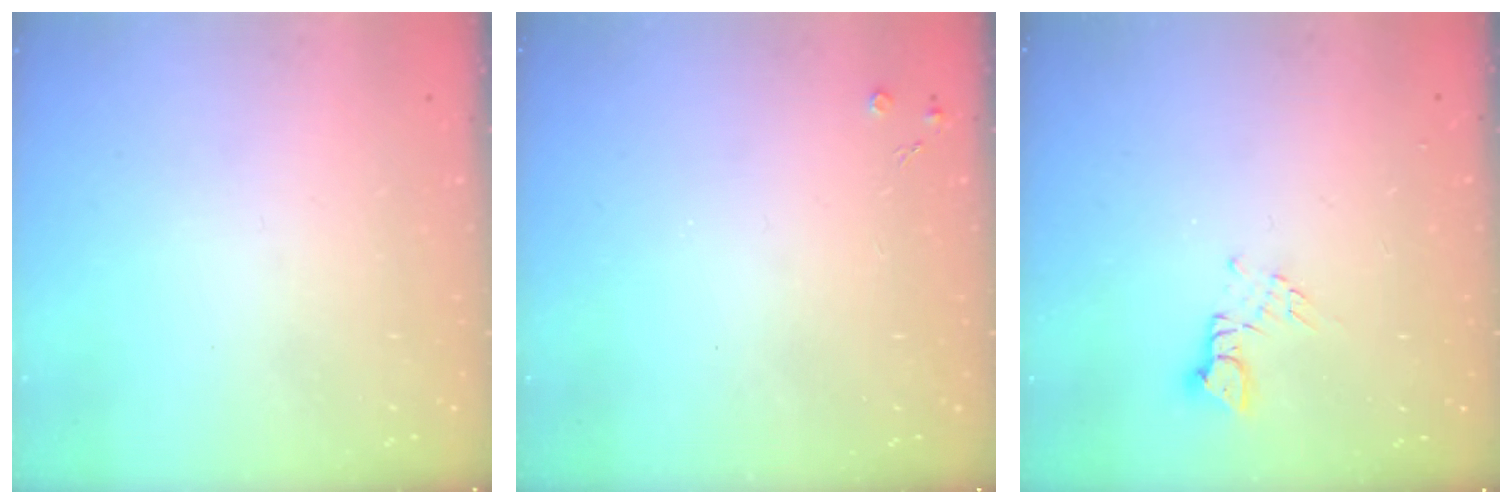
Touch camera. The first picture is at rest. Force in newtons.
{"total": 2.5, "press": 2.5, "slide": 0.5}
{"total": 2.5, "press": 2.5, "slide": 0.3}